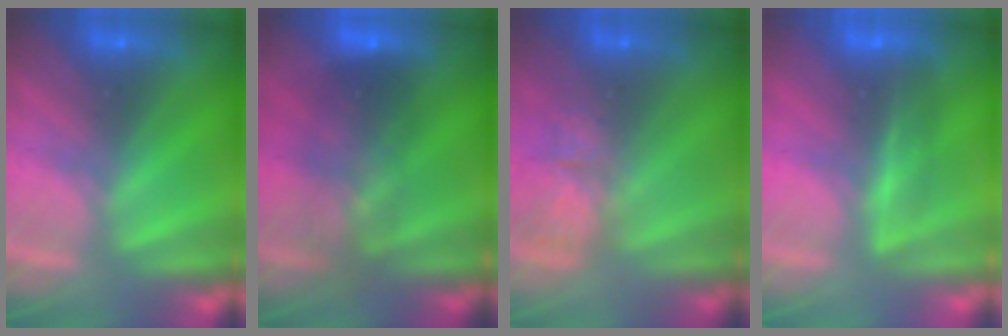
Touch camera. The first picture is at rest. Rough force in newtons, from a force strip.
{"total": 7.0}
{"total": 4.7}
{"total": 1.8}